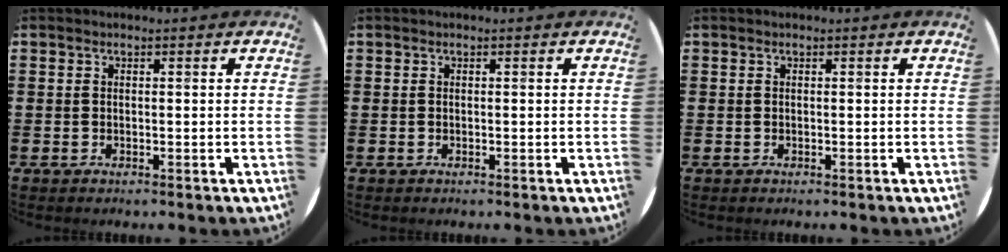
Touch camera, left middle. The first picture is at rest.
{"total": 0.0}
{"total": 0.0}